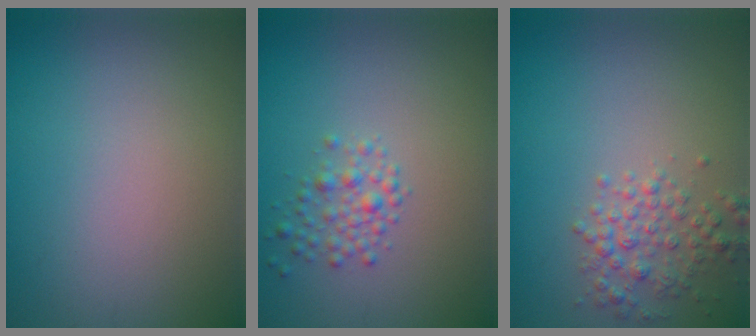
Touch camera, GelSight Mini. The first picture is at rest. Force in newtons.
{"total": 1.9, "press": 1.9, "slide": 0.1}
{"total": 2.5, "press": 2.5, "slide": 0.1}